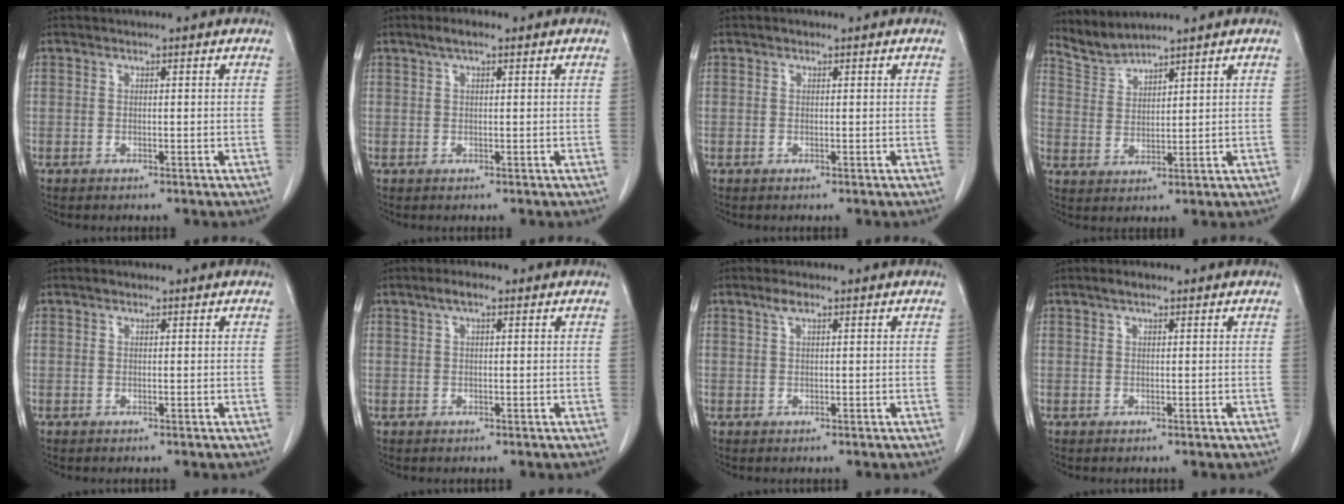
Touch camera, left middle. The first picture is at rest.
{"total": 2.4, "force": [1.5, 0.6, 1.8], "torque": [-0.037, 0.011, 0.027]}
{"total": 0.5, "force": [0.4, 0.3, 0.2], "torque": [-0.005, 0.002, 0.005]}
{"total": 4.0, "force": [3.9, -0.4, -0.4], "torque": [0.000, -0.001, 0.088]}
{"total": 0.5, "force": [0.4, 0.3, 0.2], "torque": [-0.005, 0.003, 0.006]}
{"total": 2.3, "force": [1.2, 0.7, 1.8], "torque": [-0.036, 0.010, 0.022]}
{"total": 1.6, "force": [1.0, 0.4, 1.2], "torque": [-0.026, 0.007, 0.020]}
{"total": 1.3, "force": [0.9, 0.4, 0.9], "torque": [-0.019, 0.008, 0.016]}